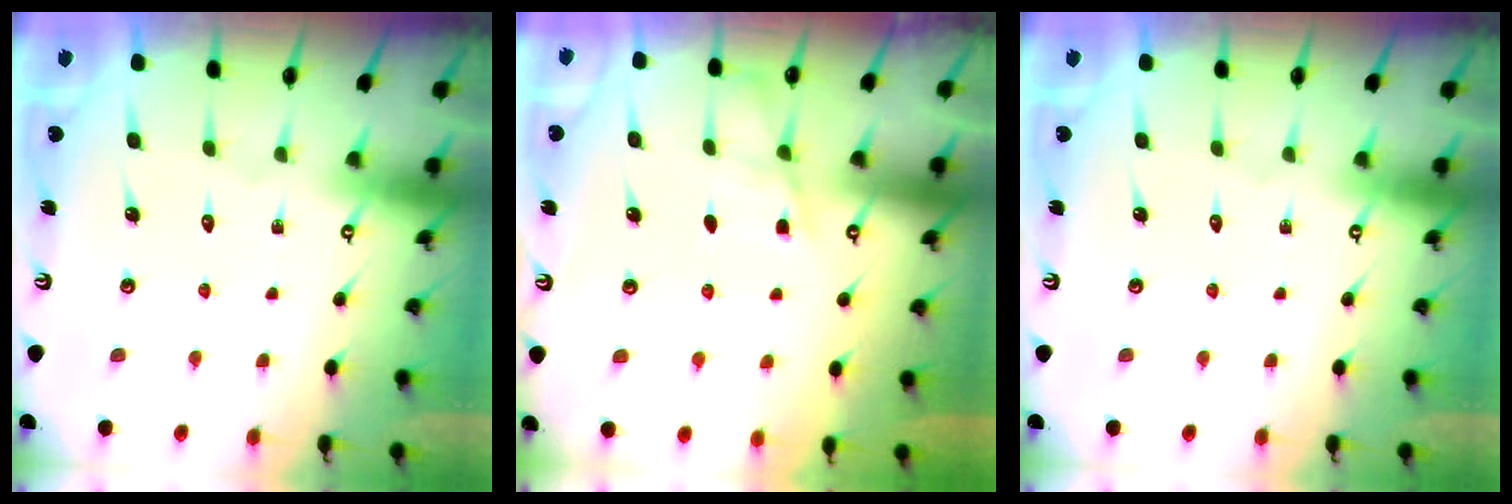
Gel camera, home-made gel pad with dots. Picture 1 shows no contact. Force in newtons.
{"total": 4.9, "press": 4.9, "slide": 0.5}
{"total": 0.0}